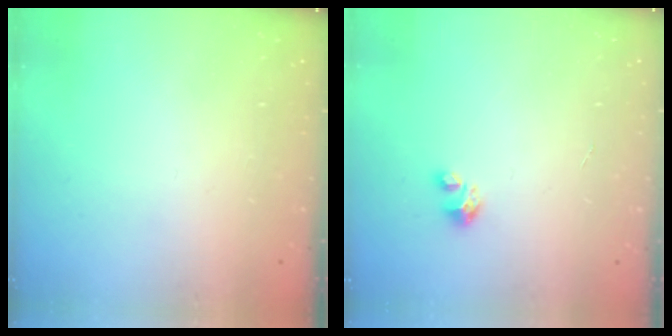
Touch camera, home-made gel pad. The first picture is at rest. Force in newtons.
{"total": 1.8, "press": 1.8, "slide": 0.1}